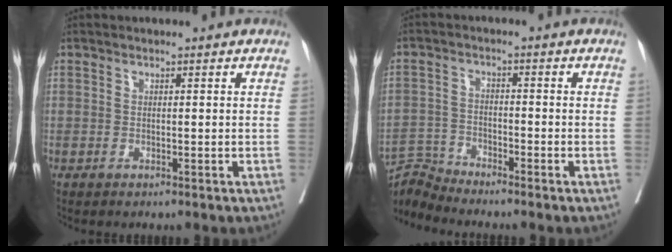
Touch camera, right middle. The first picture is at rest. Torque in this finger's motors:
{"motor_torque": [-0.19, 0.22, -0.14, -0.04]}